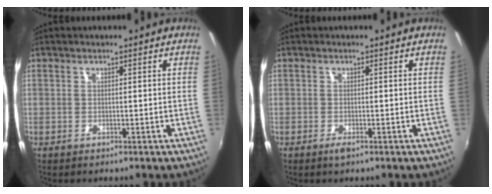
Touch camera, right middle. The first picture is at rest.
{"total": 1.1, "force": [-0.7, 0.0, 0.8], "torque": [-0.016, -0.004, -0.014]}